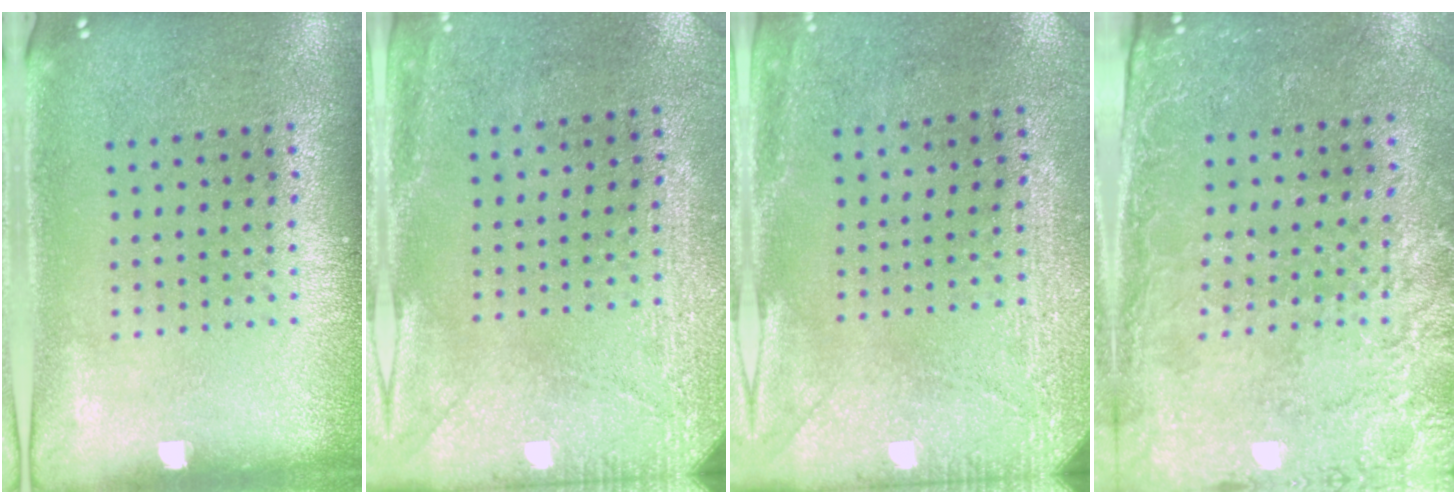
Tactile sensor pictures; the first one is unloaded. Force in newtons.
{"total": 3.0, "press": 2.3, "slide": 1.8}
{"total": 3.0, "press": 2.3, "slide": 1.8}
{"total": 2.6, "press": 2.2, "slide": 1.2}